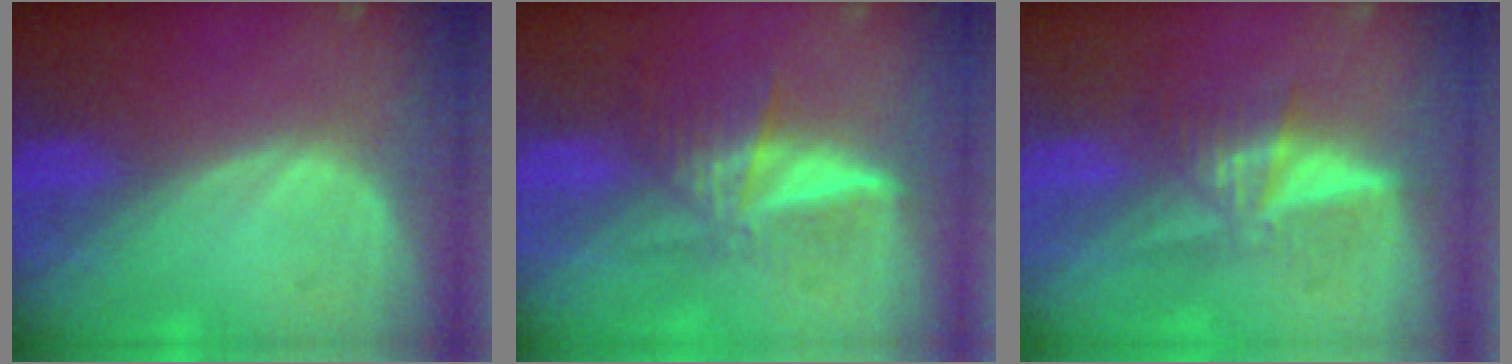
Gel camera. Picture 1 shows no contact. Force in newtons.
{"total": 5.9, "press": 5.4, "slide": 2.4}
{"total": 5.2, "press": 5.1, "slide": 1.2}